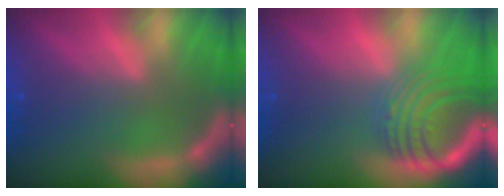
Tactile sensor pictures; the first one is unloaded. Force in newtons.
{"total": 8.5}